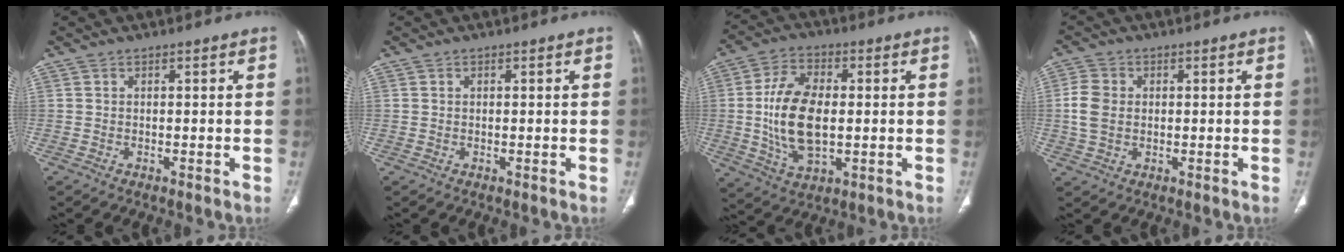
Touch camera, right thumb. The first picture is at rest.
{"total": 0.0}
{"total": 14.3, "force": [-0.2, 8.1, 11.8], "torque": [-0.219, 0.001, 0.000]}
{"total": 5.8, "force": [0.3, 4.4, 3.7], "torque": [-0.078, 0.007, 0.004]}